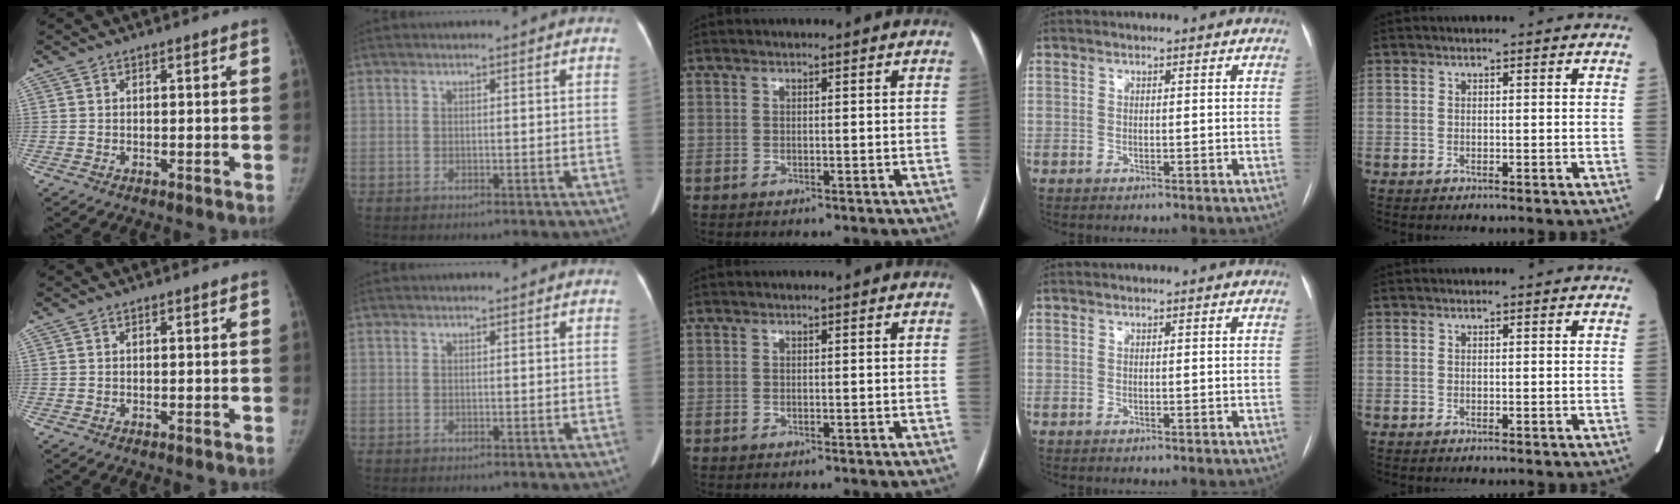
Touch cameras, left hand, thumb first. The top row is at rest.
{}